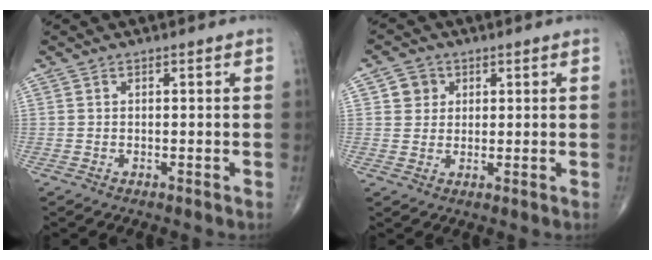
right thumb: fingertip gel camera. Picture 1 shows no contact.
{"total": 3.8, "force": [1.3, 3.5, 0.8], "torque": [0.008, -0.002, 0.017]}